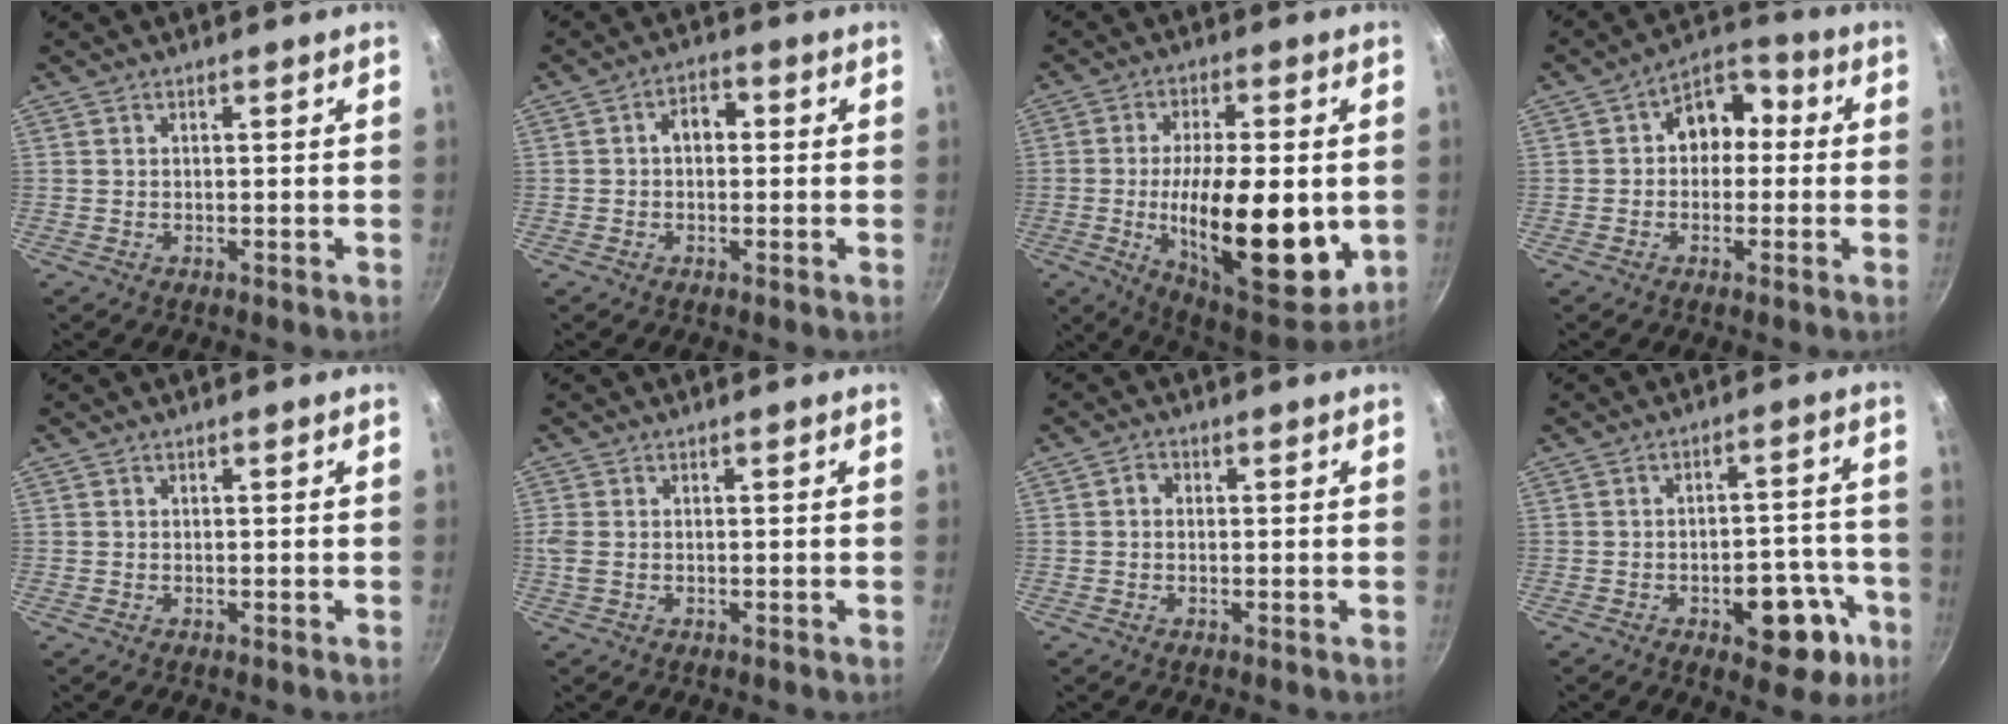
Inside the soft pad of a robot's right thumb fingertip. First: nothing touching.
{"total": 4.2, "force": [0.2, 3.2, 2.8], "torque": [-0.023, 0.013, -0.005]}
{"total": 22.5, "force": [-2.7, 8.9, 20.5], "torque": [-0.302, -0.010, -0.040]}
{"total": 8.6, "force": [0.3, 6.7, 5.3], "torque": [-0.022, 0.028, -0.013]}
{"total": 0.0}
{"total": 1.9, "force": [-0.2, 1.3, 1.4], "torque": [-0.033, -0.001, -0.005]}
{"total": 1.8, "force": [0.0, 1.5, 1.0], "torque": [-0.015, 0.007, -0.005]}
{"total": 13.0, "force": [-5.7, 6.7, 9.6], "torque": [-0.071, 0.042, -0.068]}